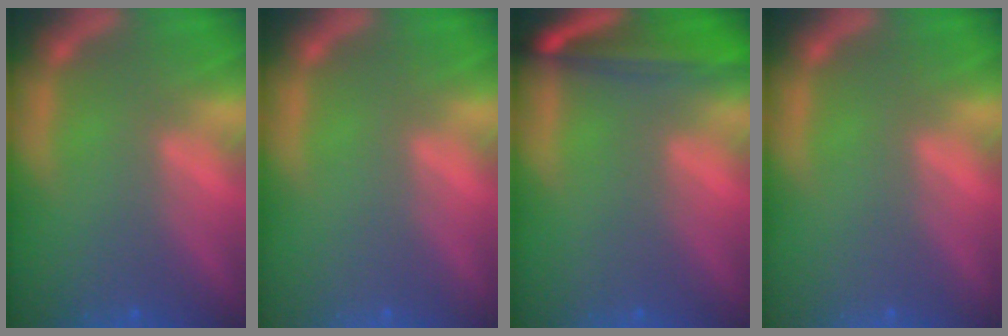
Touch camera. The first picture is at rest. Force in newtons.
{"total": 0.0}
{"total": 6.5}
{"total": 0.0}